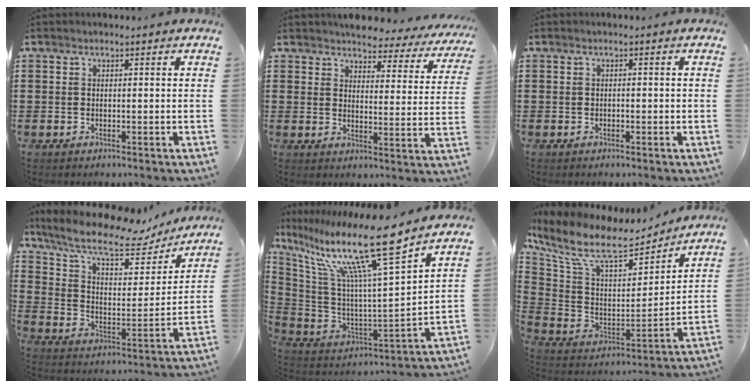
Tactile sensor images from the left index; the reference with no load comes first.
{"total": 4.4, "force": [4.3, 0.6, 0.8], "torque": [-0.033, -0.031, 0.072]}
{"total": 0.6, "force": [-0.4, 0.3, 0.3], "torque": [-0.008, -0.002, -0.007]}
{"total": 11.4, "force": [8.8, 3.2, 6.4], "torque": [-0.152, -0.044, 0.149]}
{"total": 17.6, "force": [11.9, 1.6, 12.9], "torque": [-0.265, -0.070, 0.183]}
{"total": 11.7, "force": [8.7, 4.2, 6.6], "torque": [-0.156, -0.047, 0.149]}